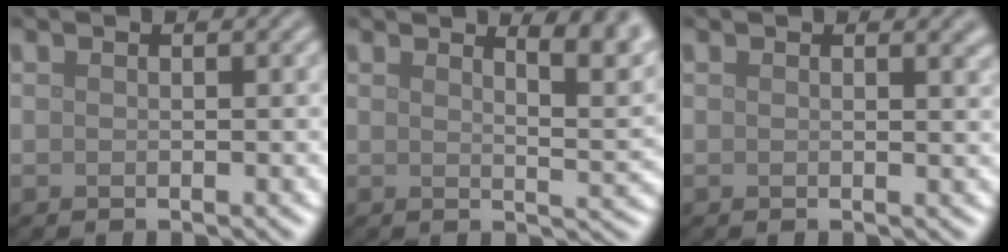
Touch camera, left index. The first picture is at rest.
{"total": 5.1, "force": [3.4, 1.6, 3.5], "torque": [-0.027, 0.010, 0.038]}
{"total": 1.4, "force": [1.0, 0.5, 0.9], "torque": [-0.002, 0.004, 0.013]}